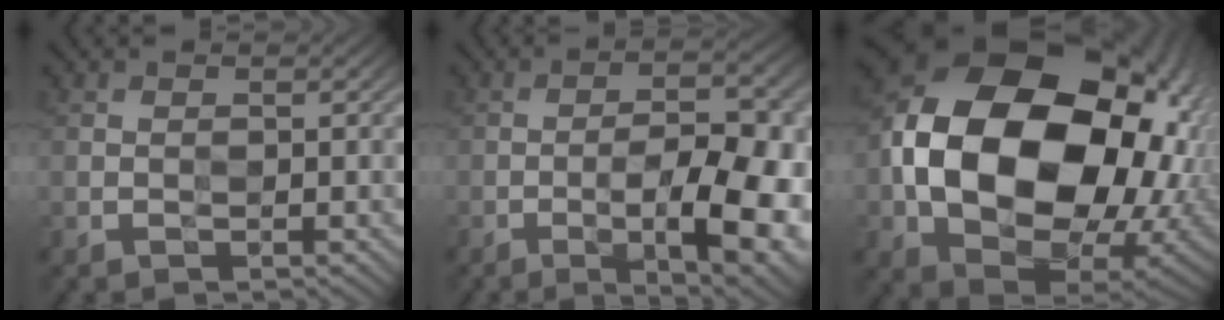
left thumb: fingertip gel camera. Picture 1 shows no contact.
{"total": 13.6, "force": [-4.3, 4.3, 12.2], "torque": [-0.157, 0.005, -0.061]}
{"total": 23.0, "force": [1.2, 17.1, 15.3], "torque": [-0.360, -0.042, 0.059]}